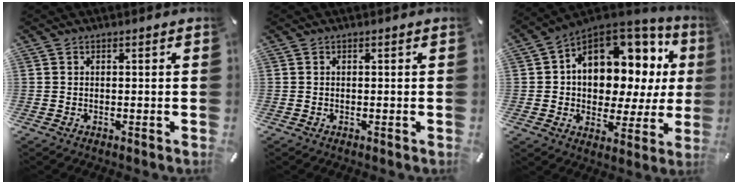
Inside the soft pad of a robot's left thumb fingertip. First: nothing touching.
{"total": 0.0}
{"total": 13.3, "force": [5.5, 9.7, 7.3], "torque": [-0.107, -0.051, 0.100]}